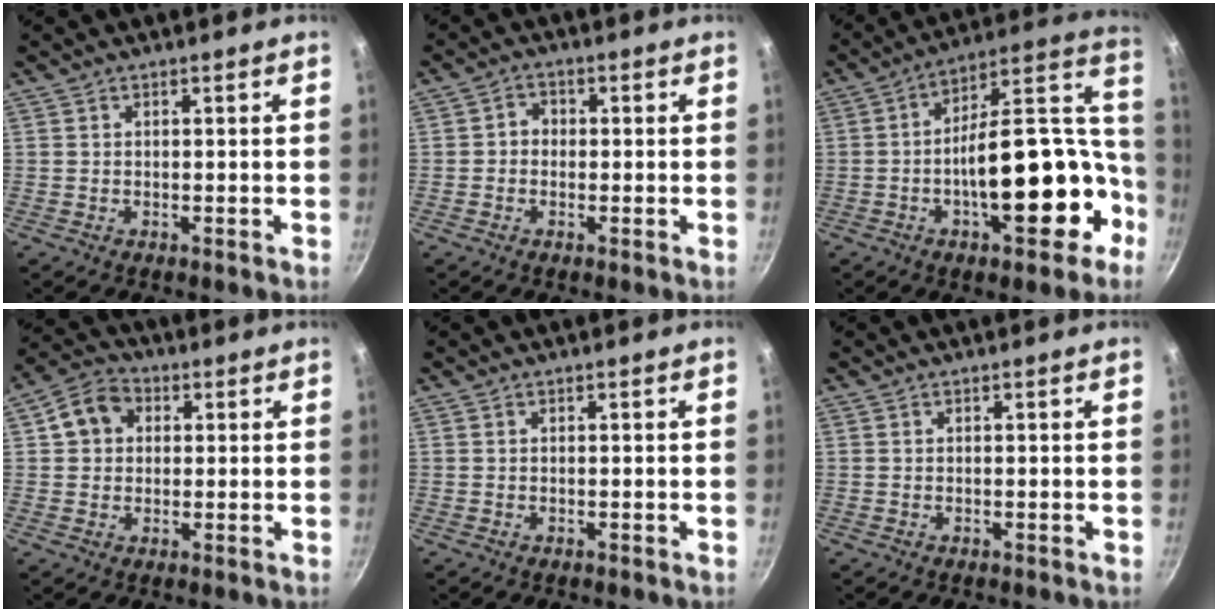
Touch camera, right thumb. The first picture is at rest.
{"total": 2.8, "force": [-0.4, 2.5, 1.2], "torque": [-0.004, 0.010, -0.013]}
{"total": 24.1, "force": [-6.6, 11.5, 20.2], "torque": [-0.253, 0.070, -0.093]}
{"total": 7.4, "force": [1.7, 6.2, 3.7], "torque": [-0.038, 0.014, 0.014]}
{"total": 0.0}
{"total": 0.0}